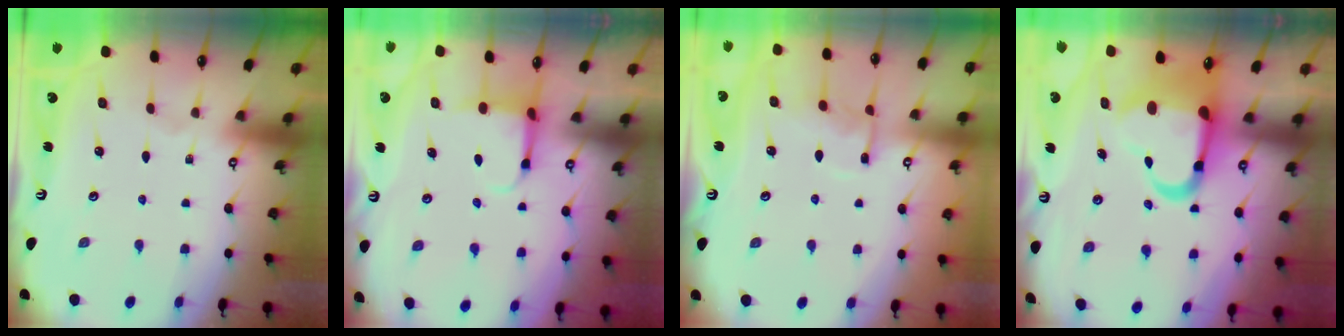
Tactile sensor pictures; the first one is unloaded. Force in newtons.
{"total": 3.9, "press": 3.7, "slide": 1.2}
{"total": 8.9, "press": 8.9, "slide": 0.9}
{"total": 13.1, "press": 13.0, "slide": 2.0}